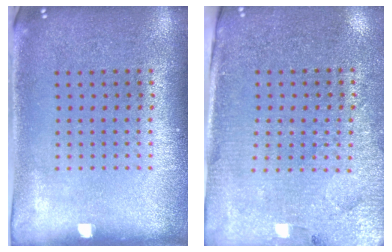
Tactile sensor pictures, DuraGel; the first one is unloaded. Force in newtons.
{"total": 3.1, "press": 2.9, "slide": 0.9}